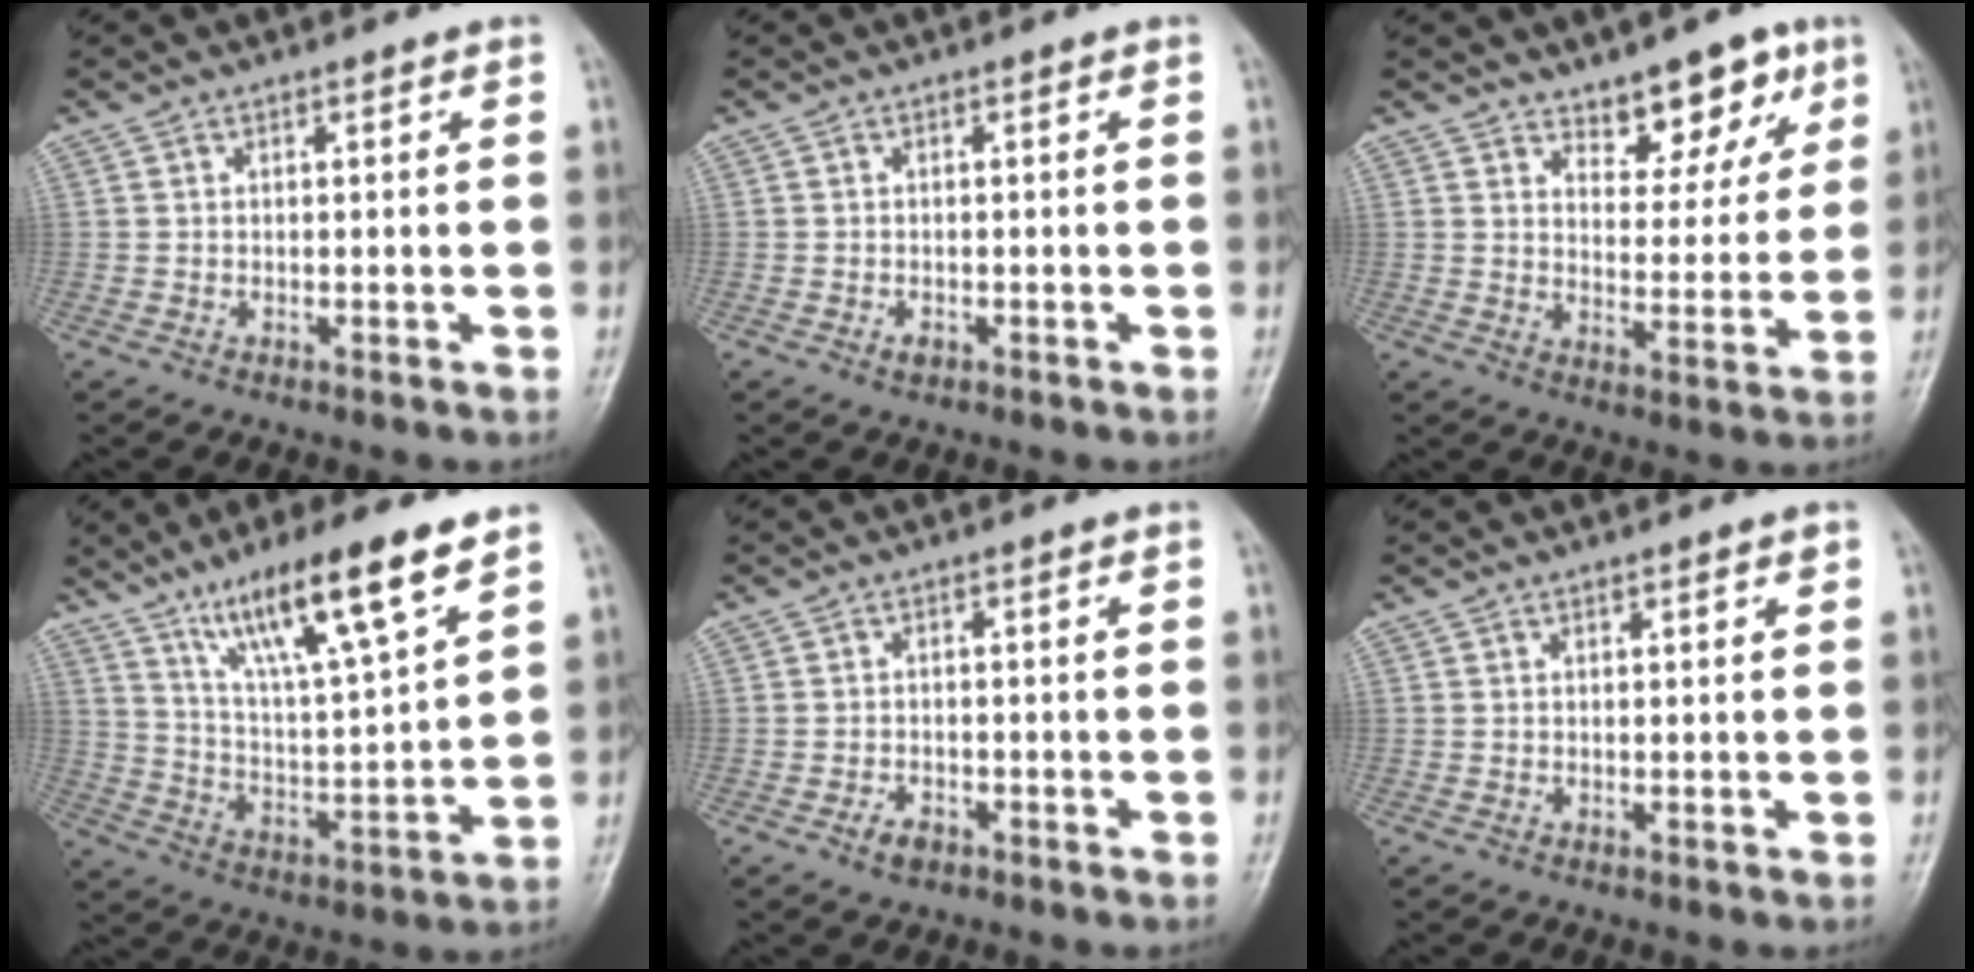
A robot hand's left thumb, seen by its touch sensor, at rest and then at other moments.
{"total": 1.1, "force": [-0.5, 0.7, 0.6], "torque": [-0.008, 0.000, -0.007]}
{"total": 8.8, "force": [5.9, 4.5, 4.6], "torque": [-0.021, -0.037, 0.087]}
{"total": 16.8, "force": [10.6, 2.5, 12.8], "torque": [-0.214, -0.046, 0.193]}
{"total": 2.3, "force": [-1.3, 1.5, 1.3], "torque": [-0.020, 0.005, -0.020]}
{"total": 0.9, "force": [0.6, 0.2, 0.7], "torque": [-0.010, -0.001, 0.008]}